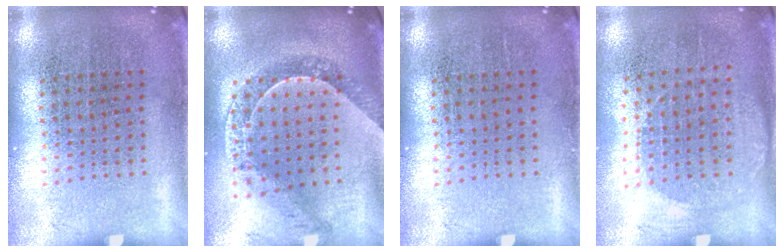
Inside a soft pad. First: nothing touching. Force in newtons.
{"total": 1.2, "press": 1.1, "slide": 0.2}
{"total": 0.0}
{"total": 1.1, "press": 1.0, "slide": 0.5}